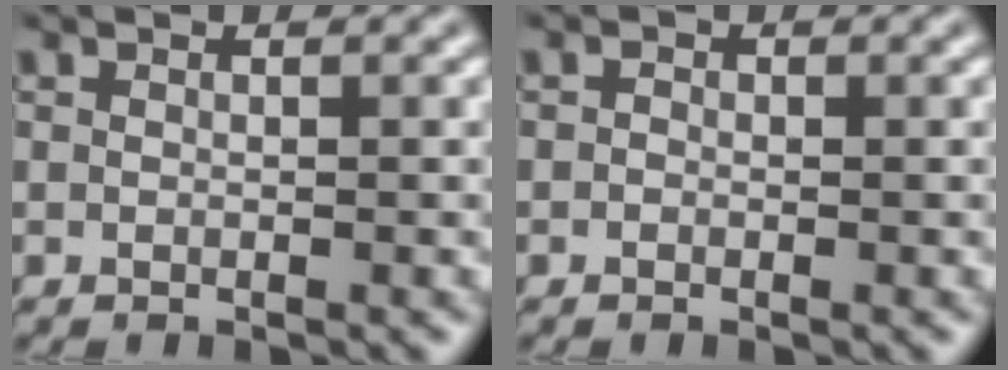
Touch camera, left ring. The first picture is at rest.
{"total": 0.5, "force": [-0.2, 0.4, 0.2], "torque": [-0.001, -0.003, -0.006]}